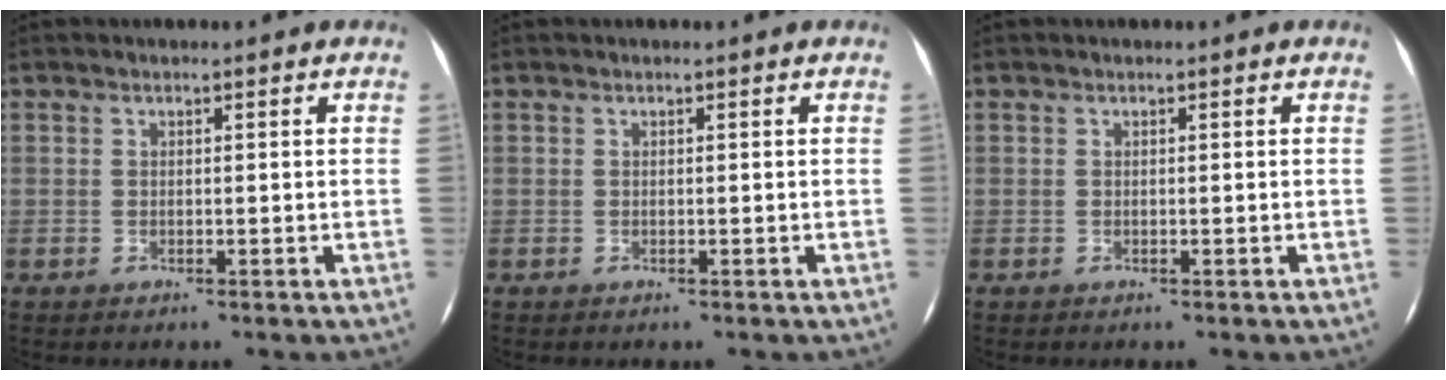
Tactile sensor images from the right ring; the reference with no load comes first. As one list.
[{"total": 0.0}, {"total": 0.0}]